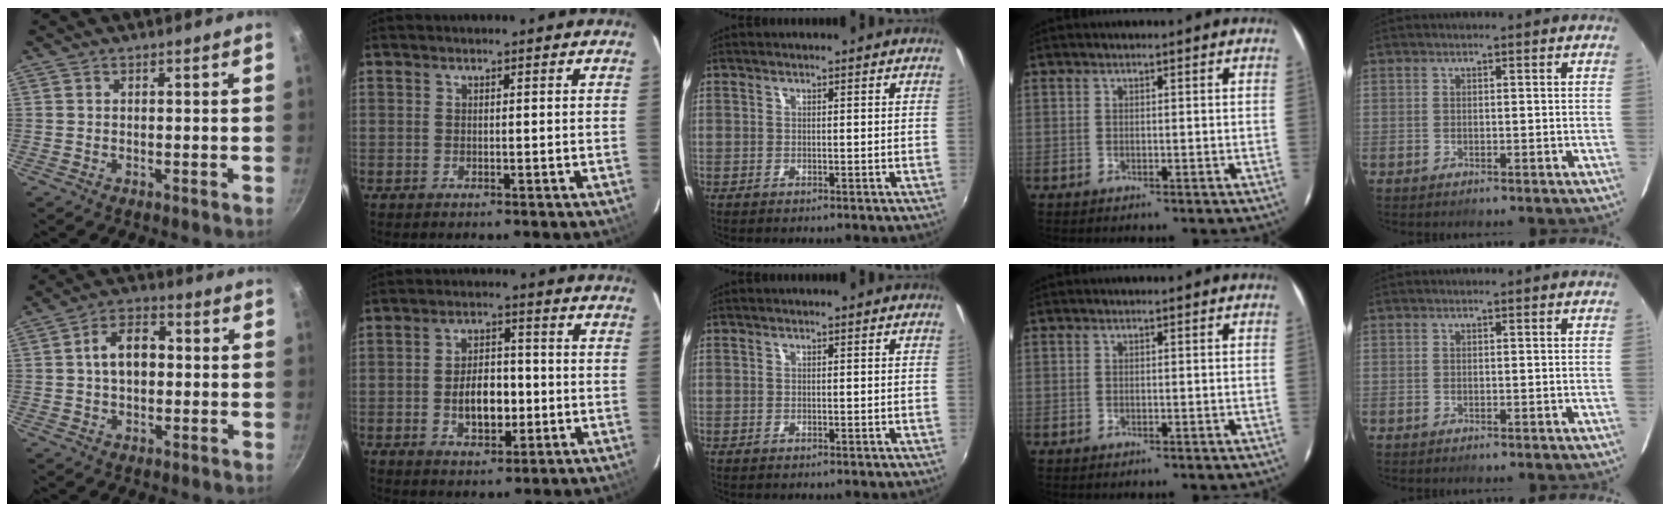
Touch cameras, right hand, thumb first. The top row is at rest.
{"thumb": {"total": 8.0, "force": [0.6, 5.2, 6.1], "torque": [-0.076, 0.021, 0.001]}, "index": {"total": 8.1, "force": [-1.6, 4.7, 6.3], "torque": [-0.120, 0.010, -0.018]}}